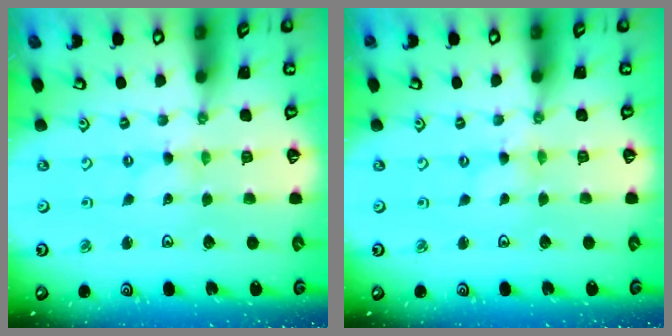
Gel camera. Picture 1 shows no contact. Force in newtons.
{"total": 0.0}